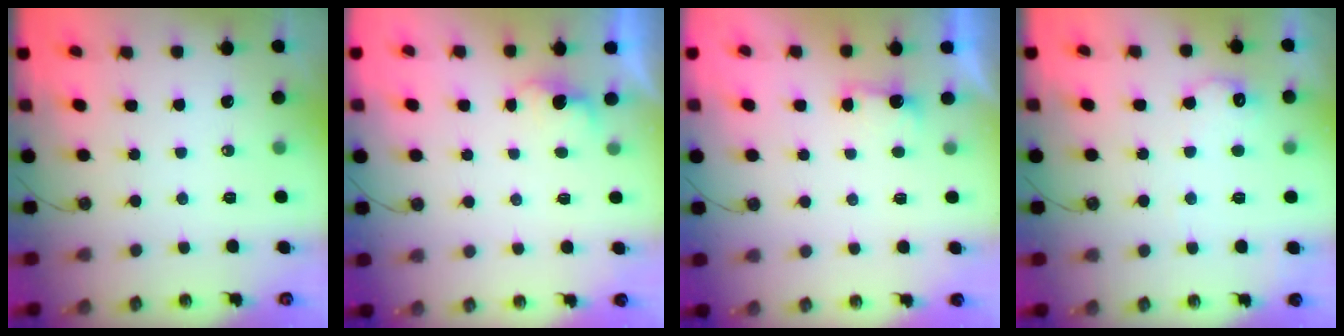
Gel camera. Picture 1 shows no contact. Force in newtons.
{"total": 1.8, "press": 1.6, "slide": 0.8}
{"total": 2.3, "press": 2.2, "slide": 0.8}
{"total": 10.4, "press": 10.4, "slide": 0.6}